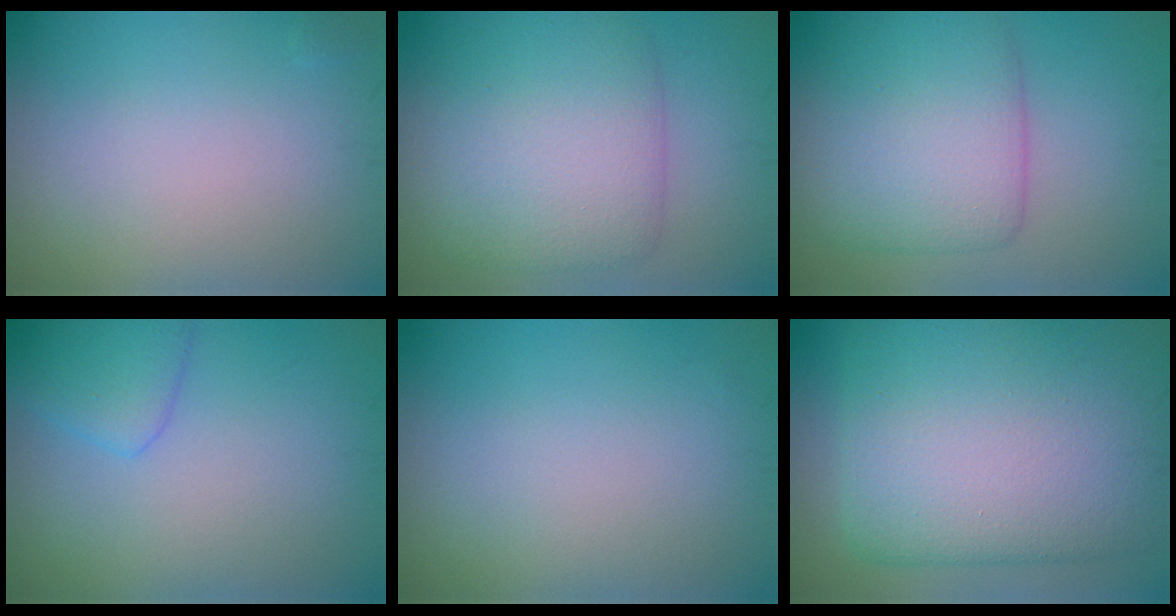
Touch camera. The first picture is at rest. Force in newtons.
{"total": 7.2, "press": 7.1, "slide": 0.2}
{"total": 6.8, "press": 6.8, "slide": 0.3}
{"total": 2.8, "press": 2.8, "slide": 0.2}
{"total": 0.0}
{"total": 16.5, "press": 16.5, "slide": 0.4}